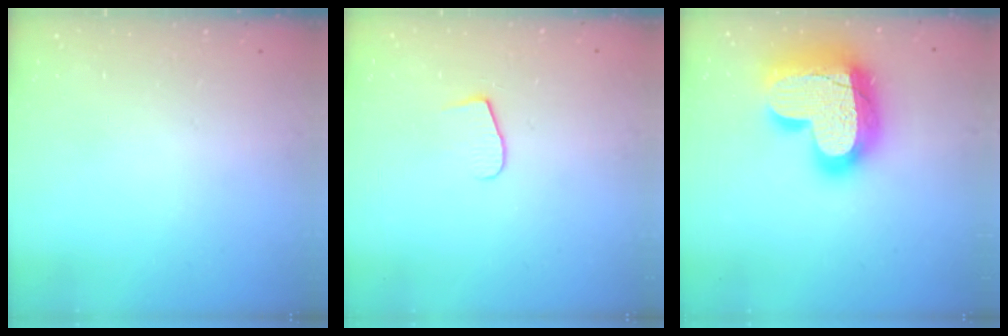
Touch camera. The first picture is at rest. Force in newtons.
{"total": 7.5, "press": 7.5, "slide": 0.6}
{"total": 26.4, "press": 26.3, "slide": 2.0}